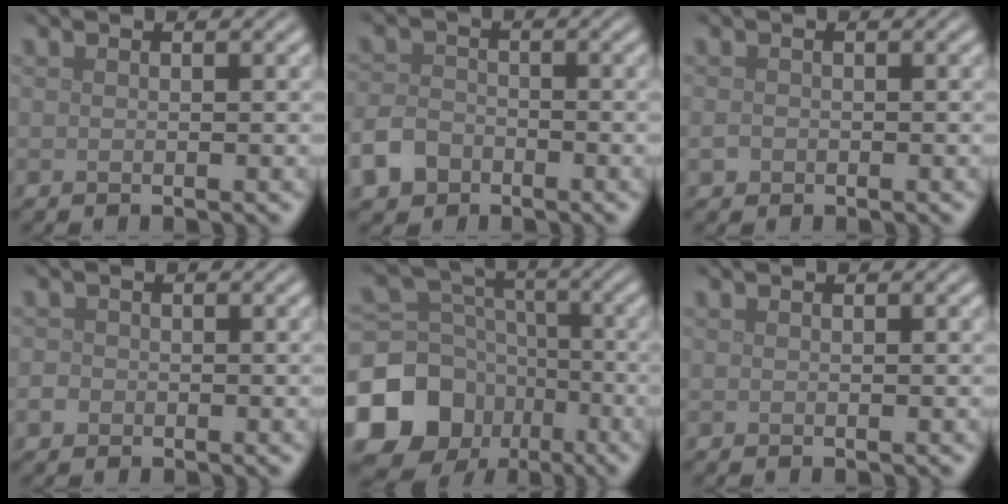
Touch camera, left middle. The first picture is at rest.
{"total": 3.8, "force": [-2.4, 2.6, 1.4], "torque": [-0.032, -0.008, -0.052]}
{"total": 0.7, "force": [-0.3, 0.6, 0.2], "torque": [-0.002, -0.003, -0.007]}
{"total": 1.1, "force": [-0.4, 0.9, 0.3], "torque": [-0.002, -0.001, -0.011]}
{"total": 13.7, "force": [-6.6, 11.1, 4.5], "torque": [-0.125, -0.017, -0.125]}
{"total": 0.0}